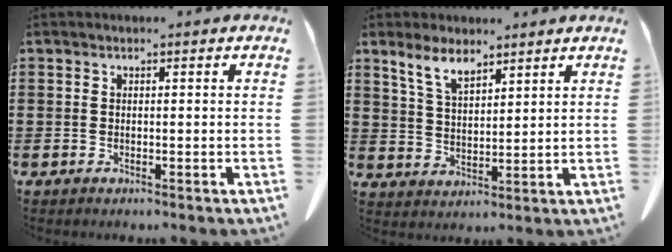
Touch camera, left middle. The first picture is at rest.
{"total": 5.9, "force": [4.4, 2.2, 3.2], "torque": [-0.077, -0.005, 0.081]}